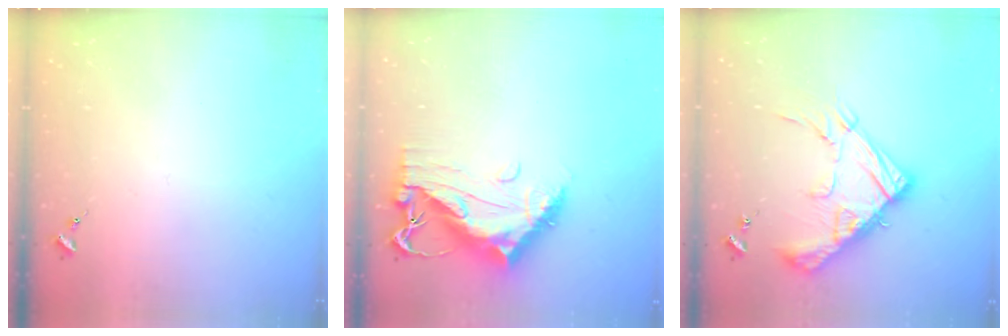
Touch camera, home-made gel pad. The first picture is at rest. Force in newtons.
{"total": 13.7, "press": 13.6, "slide": 1.3}
{"total": 19.5, "press": 19.4, "slide": 1.8}